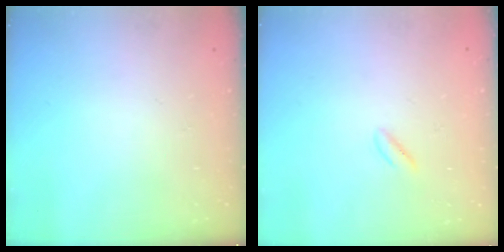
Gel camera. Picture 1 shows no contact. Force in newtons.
{"total": 0.8, "press": 0.4, "slide": 0.7}